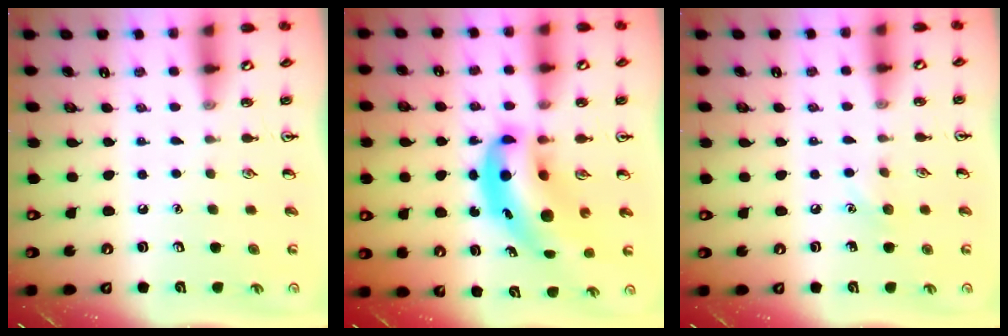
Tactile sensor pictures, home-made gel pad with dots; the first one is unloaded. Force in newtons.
{"total": 11.9, "press": 11.5, "slide": 3.3}
{"total": 5.7, "press": 5.4, "slide": 1.8}